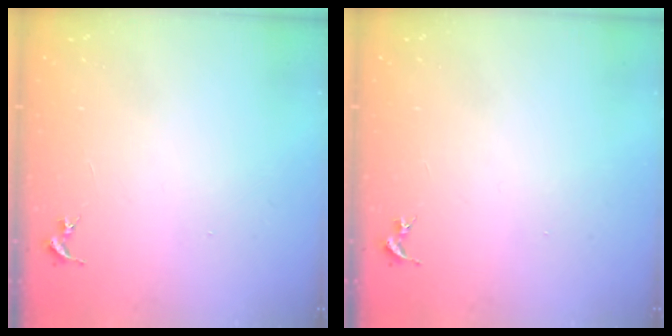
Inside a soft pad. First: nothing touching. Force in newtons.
{"total": 0.0}